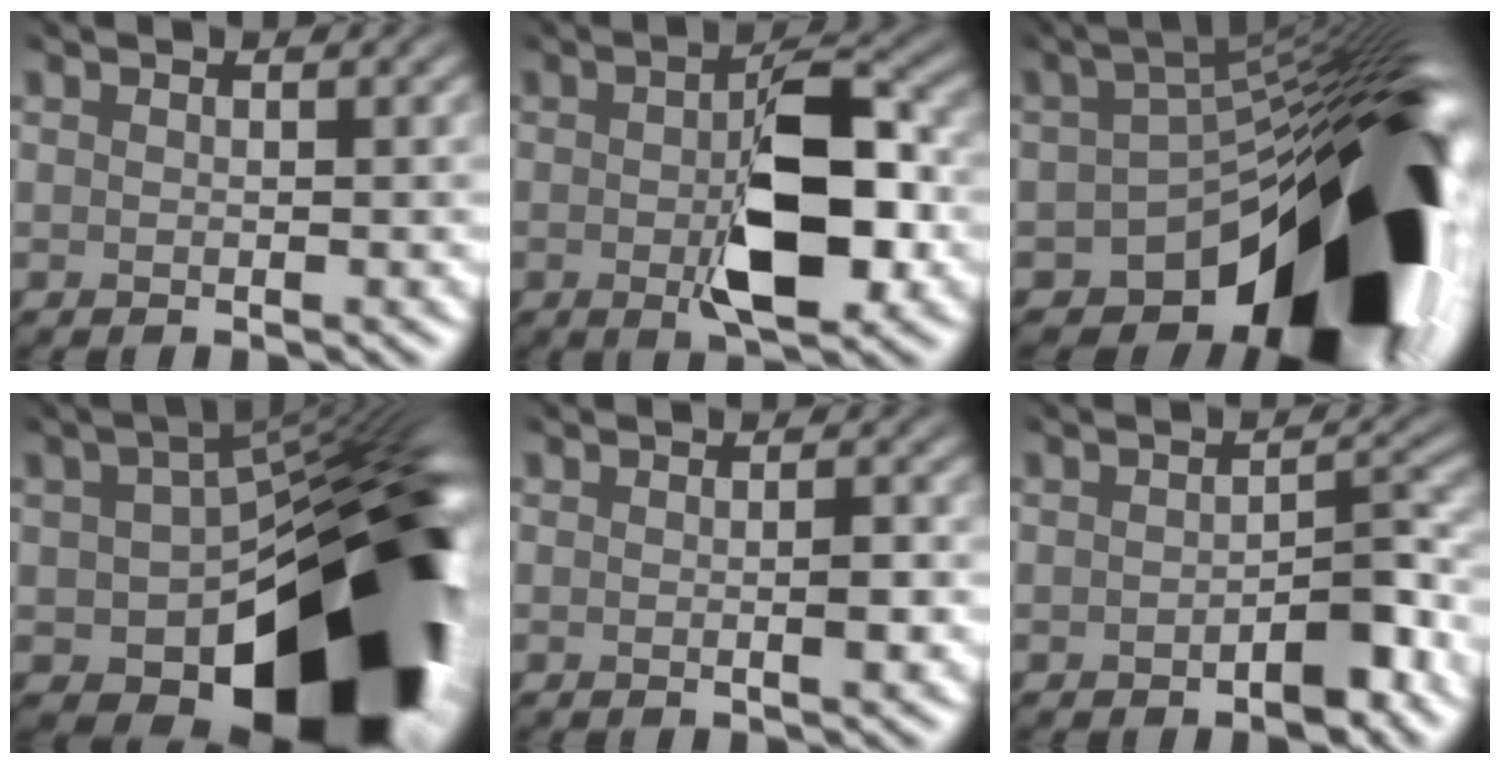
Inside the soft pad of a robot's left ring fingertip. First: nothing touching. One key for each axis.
{"total": 8.3, "fx": -1.4, "fy": 3.5, "fz": 7.4, "tx": -0.116, "ty": -0.001, "tz": -0.019}
{"total": 20.8, "fx": -10.1, "fy": 9.1, "fz": 15.8, "tx": -0.210, "ty": -0.033, "tz": -0.156}
{"total": 20.1, "fx": -6.7, "fy": 10.9, "fz": 15.5, "tx": -0.204, "ty": -0.039, "tz": -0.078}
{"total": 1.4, "fx": -0.6, "fy": 0.3, "fz": 1.3, "tx": -0.022, "ty": -0.001, "tz": -0.003}
{"total": 4.2, "fx": -2.2, "fy": 2.1, "fz": 2.9, "tx": -0.037, "ty": 0.000, "tz": -0.029}